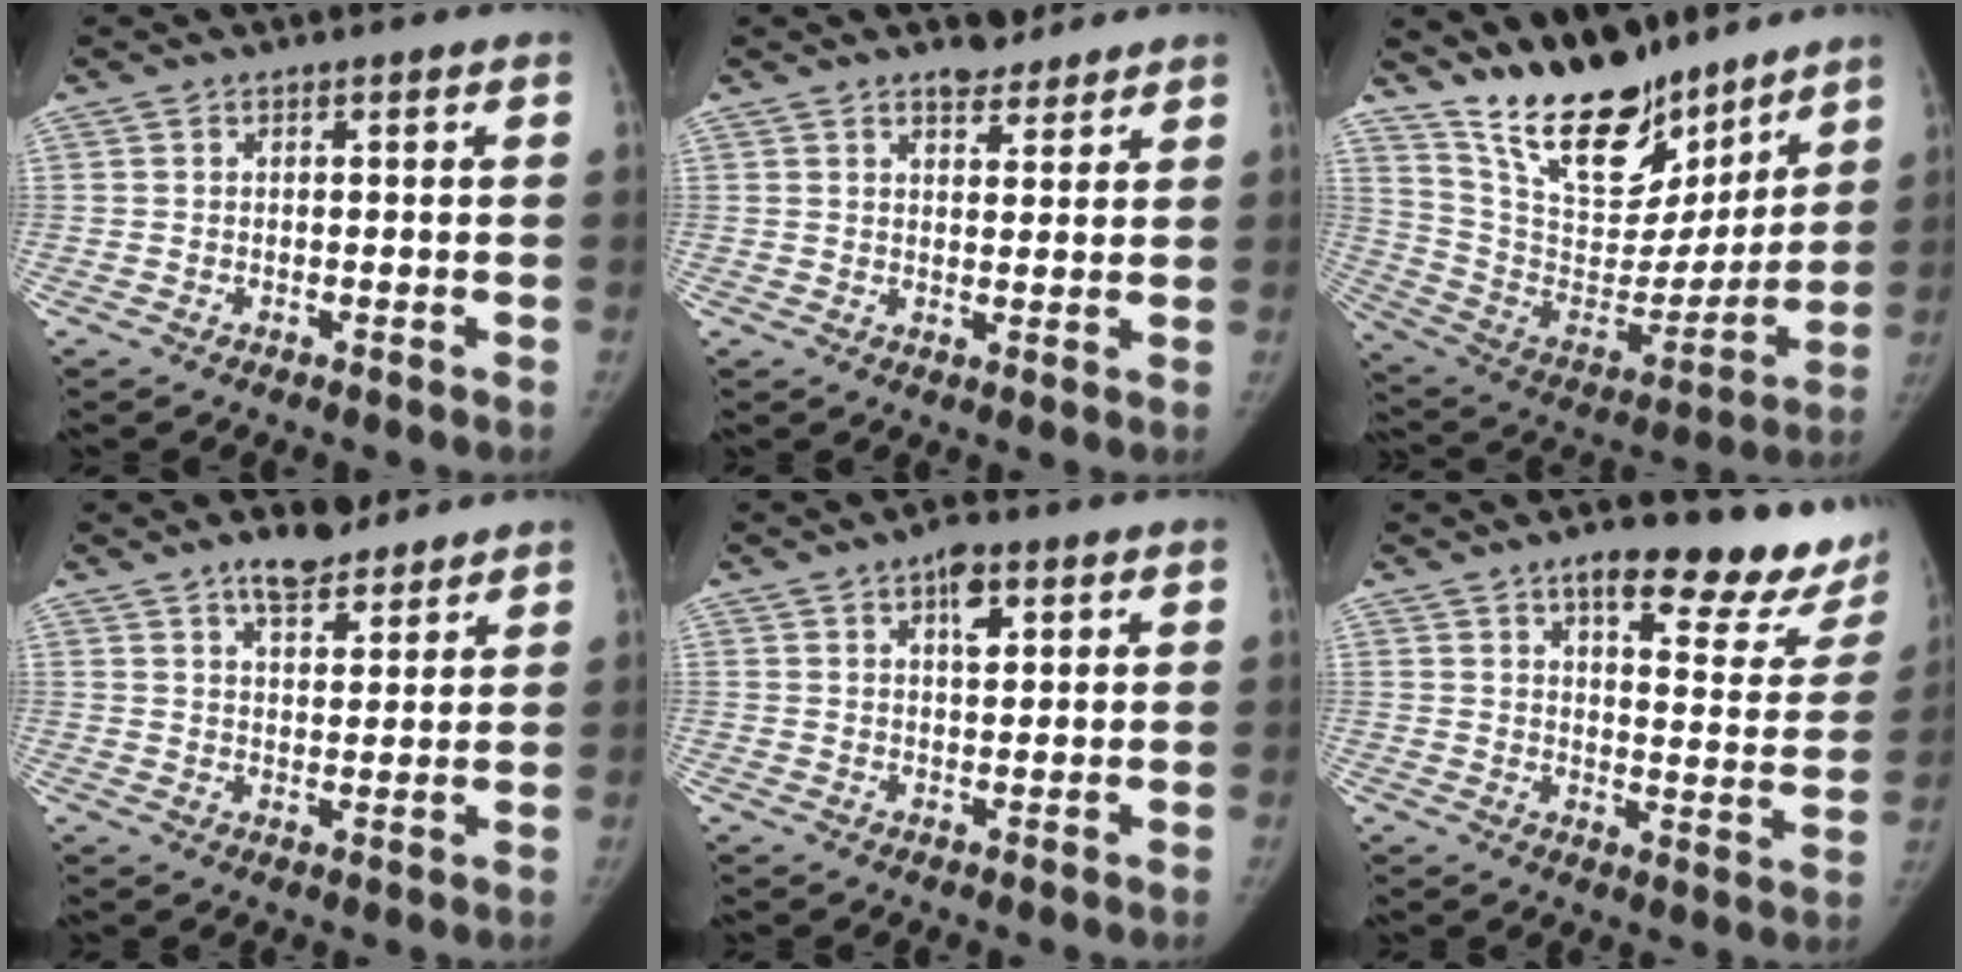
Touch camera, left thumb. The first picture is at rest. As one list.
[{"total": 4.2, "force": [3.5, 1.9, 1.3], "torque": [-0.001, -0.025, 0.056]}, {"total": 22.1, "force": [17.3, 9.5, 9.9], "torque": [-0.130, -0.100, 0.303]}, {"total": 7.2, "force": [5.4, 3.2, 3.6], "torque": [-0.034, -0.035, 0.087]}, {"total": 5.1, "force": [2.5, 2.5, 3.6], "torque": [-0.040, -0.007, 0.037]}, {"total": 18.9, "force": [14.8, 6.3, 10.0], "torque": [-0.077, -0.092, 0.179]}]